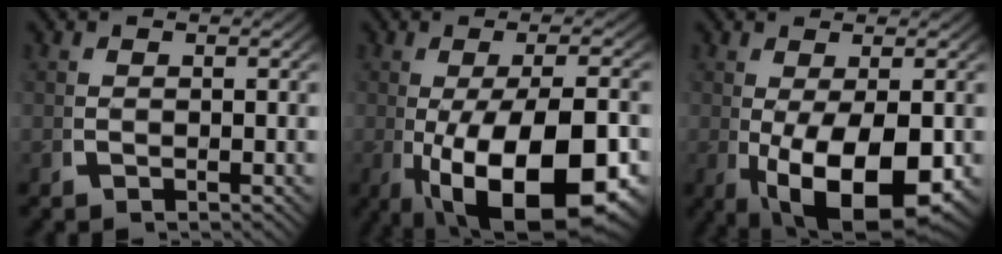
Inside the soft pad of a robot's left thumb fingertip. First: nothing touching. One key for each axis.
{"total": 15.1, "fx": -4.0, "fy": 7.8, "fz": 12.3, "tx": -0.234, "ty": -0.063, "tz": -0.017}
{"total": 11.3, "fx": -2.3, "fy": 6.1, "fz": 9.2, "tx": -0.177, "ty": -0.052, "tz": -0.002}